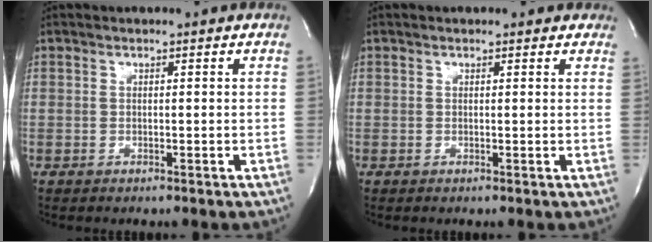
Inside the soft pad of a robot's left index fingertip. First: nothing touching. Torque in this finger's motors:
{"motor_torque": [0.38, -0.44, 0.11, -0.01]}